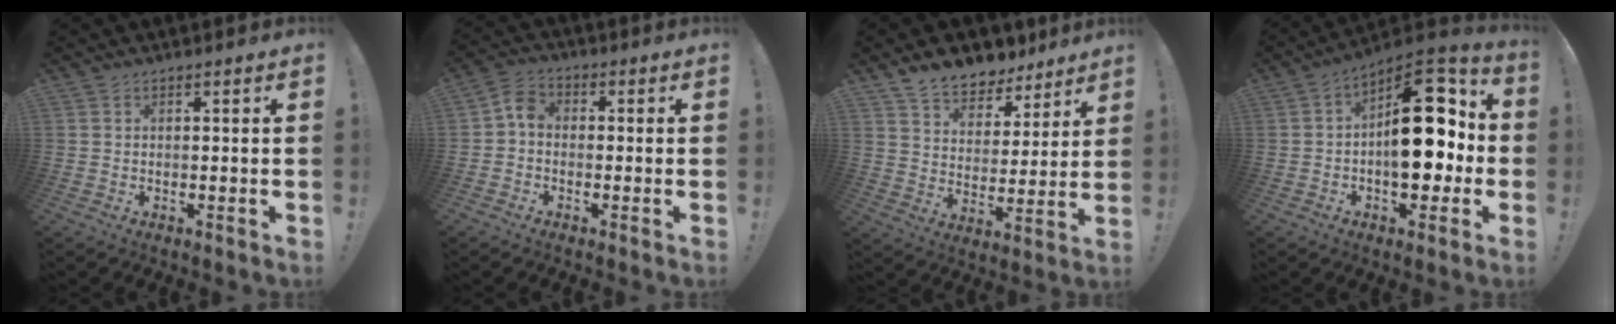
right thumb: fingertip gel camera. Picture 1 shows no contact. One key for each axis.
{"total": 4.9, "fx": -1.1, "fy": 3.6, "fz": 3.2, "tx": -0.060, "ty": 0.018, "tz": -0.017}
{"total": 9.9, "fx": 8.5, "fy": 4.5, "fz": 2.1, "tx": -0.043, "ty": -0.067, "tz": 0.162}
{"total": 20.4, "fx": 1.0, "fy": 11.8, "fz": 16.7, "tx": -0.212, "ty": 0.010, "tz": 0.025}